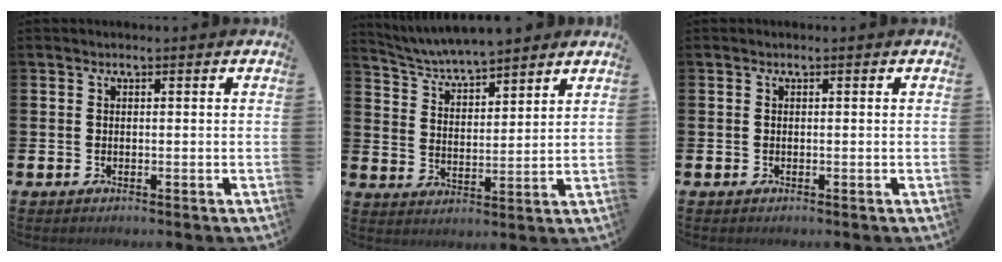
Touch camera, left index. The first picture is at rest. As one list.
[{"total": 5.9, "force": [5.7, 0.3, 1.3], "torque": [-0.049, -0.029, 0.102]}, {"total": 0.0}]